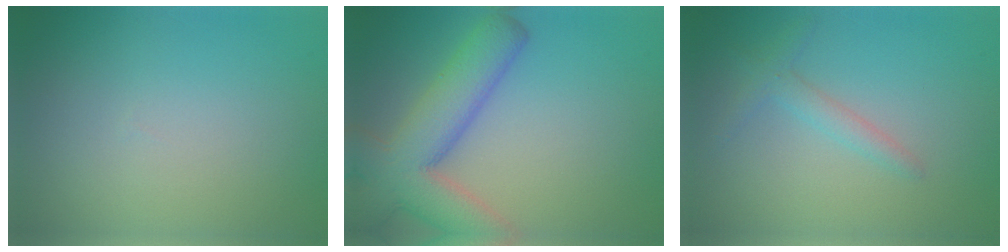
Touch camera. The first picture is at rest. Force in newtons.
{"total": 8.2, "press": 8.2, "slide": 0.5}
{"total": 1.7, "press": 1.7, "slide": 0.1}